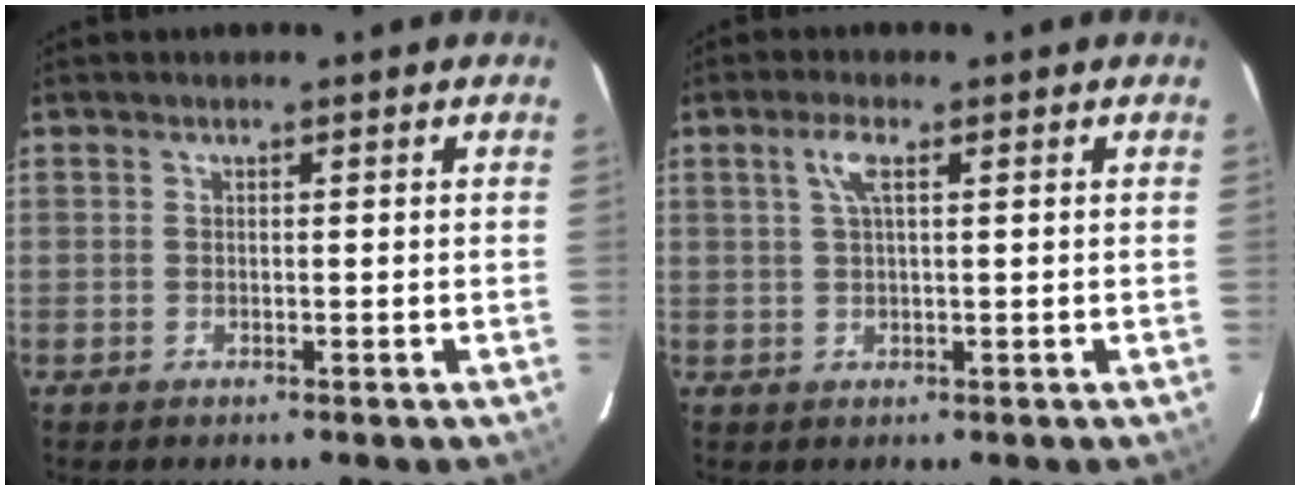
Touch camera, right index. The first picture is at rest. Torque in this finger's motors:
{"motor_torque": [0.34, 0.02, 0.21, 0.06]}